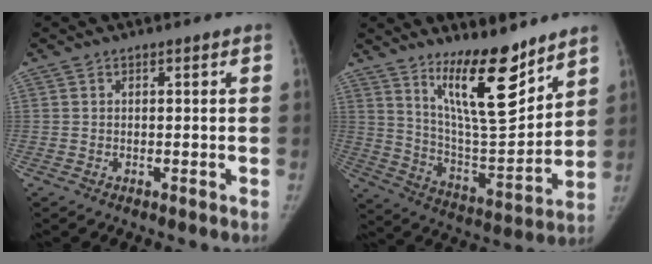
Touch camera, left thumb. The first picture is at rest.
{"total": 17.3, "force": [11.9, 4.5, 11.7], "torque": [-0.158, -0.095, 0.213]}